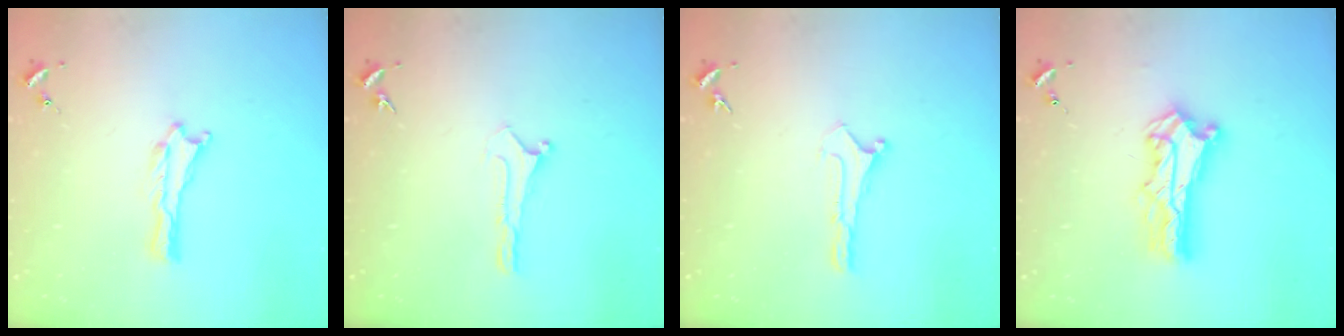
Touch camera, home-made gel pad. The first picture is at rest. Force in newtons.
{"total": 0.0}
{"total": 0.0}
{"total": 8.8, "press": 8.8, "slide": 0.7}